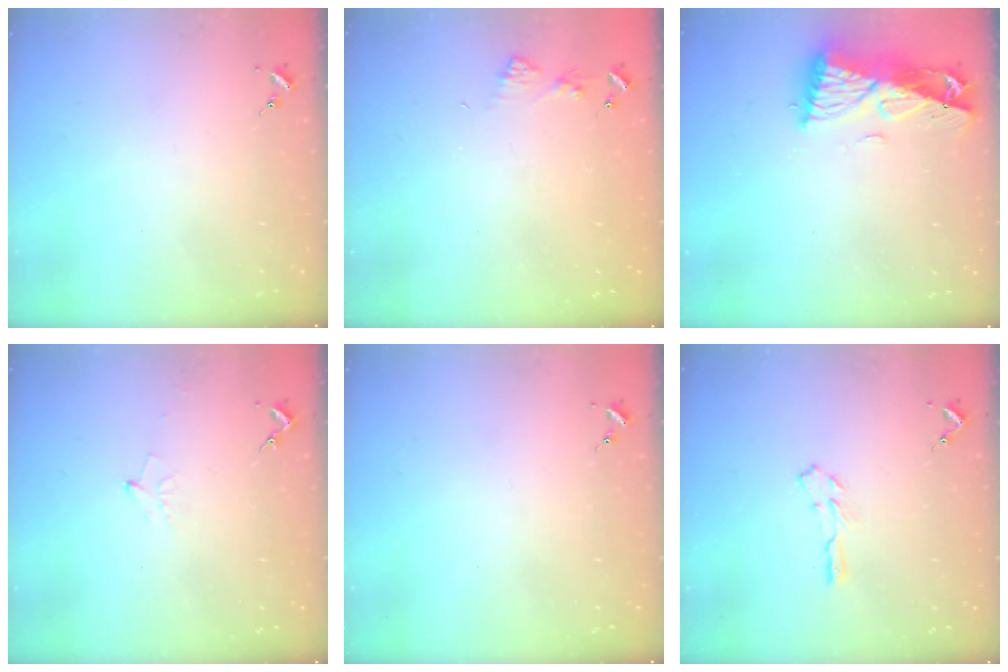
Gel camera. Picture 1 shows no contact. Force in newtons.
{"total": 4.5, "press": 4.5, "slide": 0.5}
{"total": 10.7, "press": 10.6, "slide": 1.5}
{"total": 5.3, "press": 5.2, "slide": 1.0}
{"total": 0.0}
{"total": 4.3, "press": 4.3, "slide": 0.3}